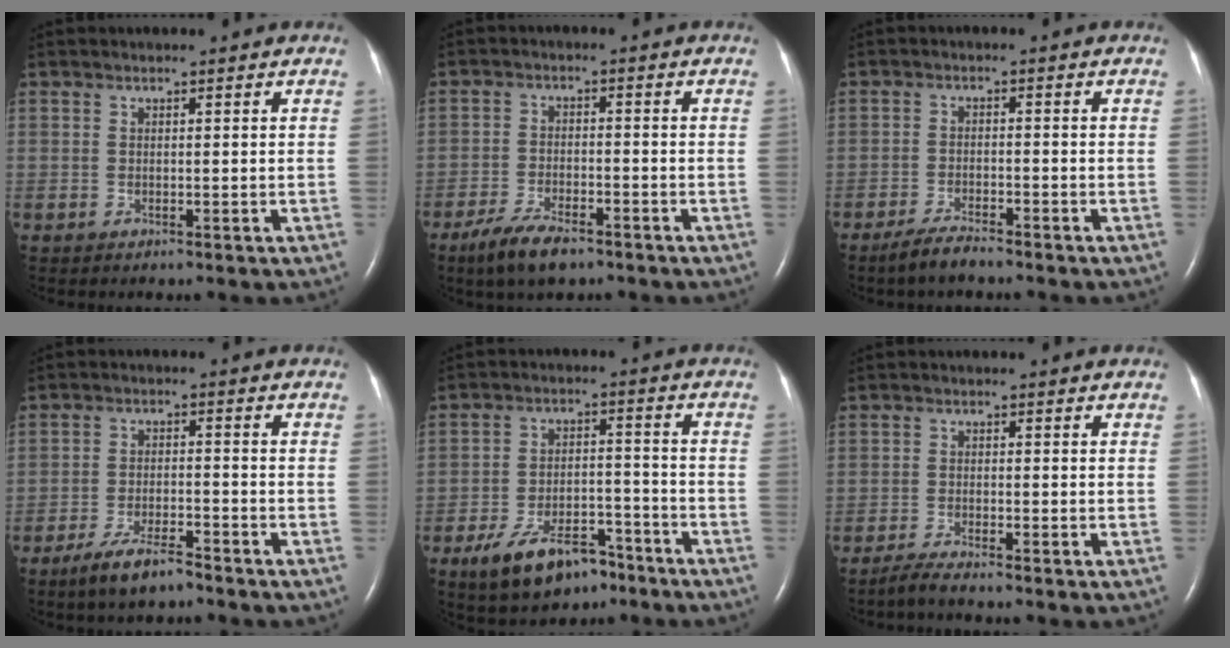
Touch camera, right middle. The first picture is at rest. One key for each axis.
{"total": 6.5, "fx": -4.8, "fy": 1.8, "fz": 4.1, "tx": -0.092, "ty": -0.011, "tz": -0.083}
{"total": 3.6, "fx": -3.1, "fy": 0.3, "fz": 1.8, "tx": -0.047, "ty": -0.011, "tz": -0.059}
{"total": 5.9, "fx": -4.6, "fy": 1.2, "fz": 3.5, "tx": -0.073, "ty": -0.007, "tz": -0.083}
{"total": 10.4, "fx": -7.1, "fy": 4.6, "fz": 6.0, "tx": -0.110, "ty": 0.005, "tz": -0.115}
{"total": 2.3, "fx": -2.1, "fy": -0.4, "fz": 0.9, "tx": -0.026, "ty": -0.008, "tz": -0.045}